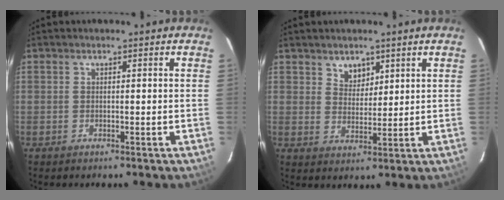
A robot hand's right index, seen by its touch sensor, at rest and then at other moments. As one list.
[{"total": 4.1, "force": [2.6, 2.7, 1.5], "torque": [-0.018, 0.001, 0.048]}]